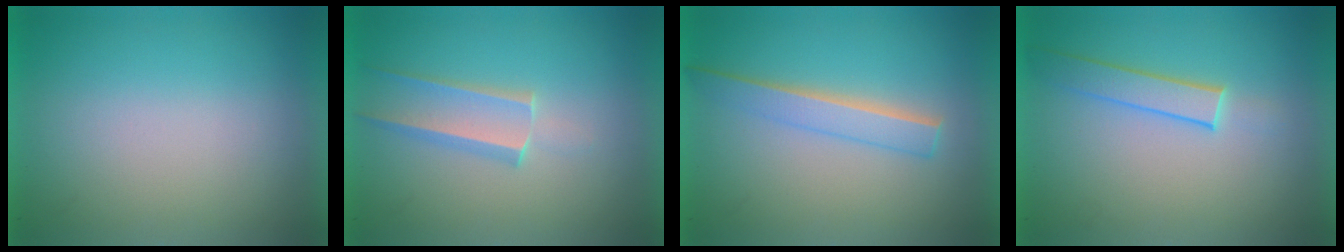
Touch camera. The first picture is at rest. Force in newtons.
{"total": 2.0}
{"total": 2.1}
{"total": 1.9}